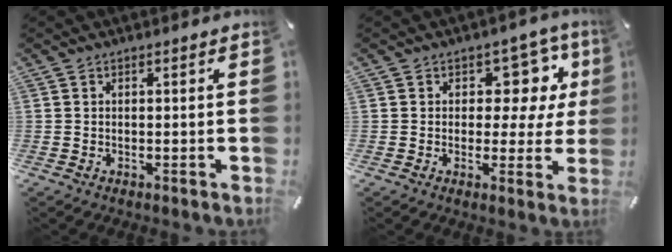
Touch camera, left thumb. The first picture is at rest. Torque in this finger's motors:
{"motor_torque": [0.37, 0.67, 0.22, -0.27, 0.09]}